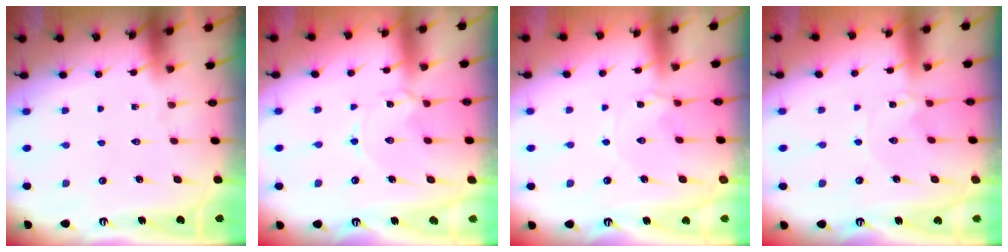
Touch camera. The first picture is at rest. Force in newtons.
{"total": 2.8, "press": 2.8, "slide": 0.2}
{"total": 1.8, "press": 1.7, "slide": 0.3}
{"total": 0.0}